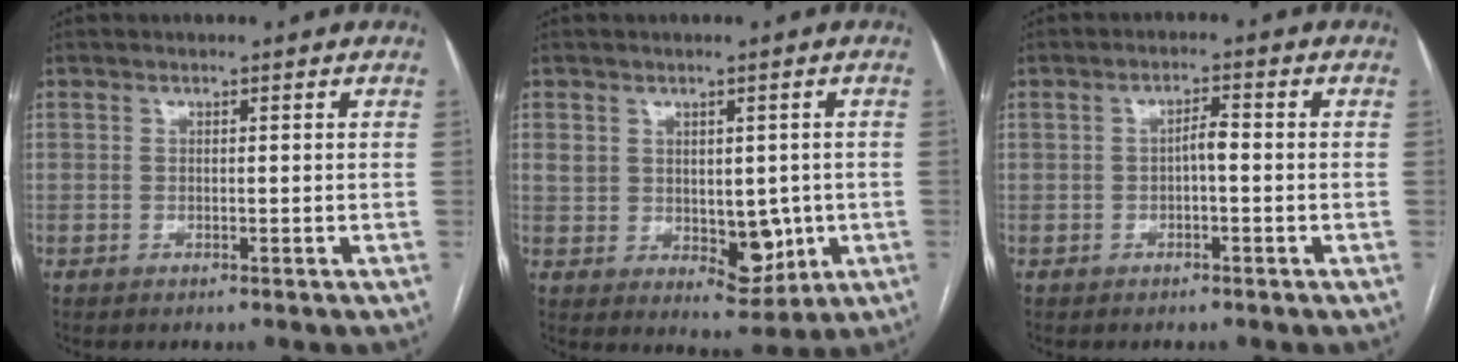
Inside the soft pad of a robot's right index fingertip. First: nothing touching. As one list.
[{"total": 7.6, "force": [-0.1, 5.0, 5.7], "torque": [-0.068, 0.002, 0.019]}, {"total": 2.3, "force": [-0.3, 0.6, 2.2], "torque": [-0.036, 0.008, -0.005]}]